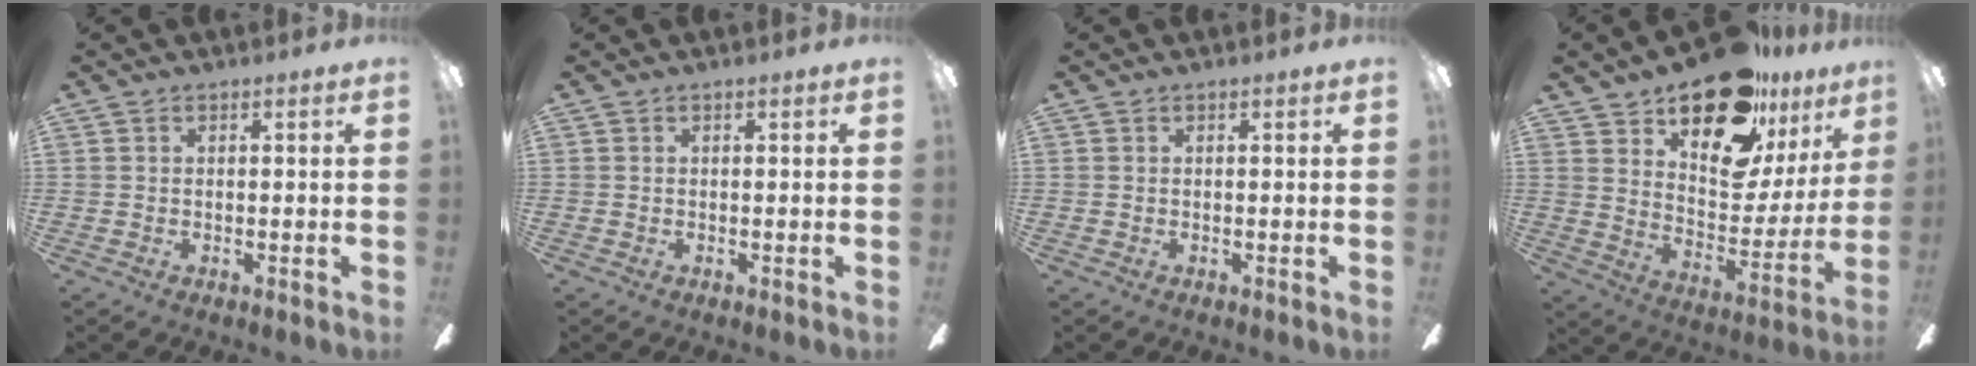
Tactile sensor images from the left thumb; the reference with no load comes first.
{"total": 0.0}
{"total": 0.0}
{"total": 21.7, "force": [16.6, 9.4, 10.4], "torque": [-0.154, -0.106, 0.285]}